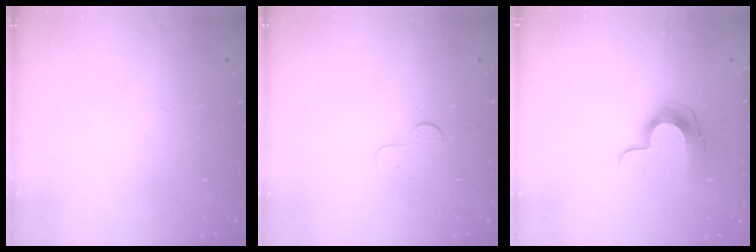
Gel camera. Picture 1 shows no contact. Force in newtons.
{"total": 2.9, "press": 2.9, "slide": 0.3}
{"total": 10.2, "press": 10.2, "slide": 0.2}